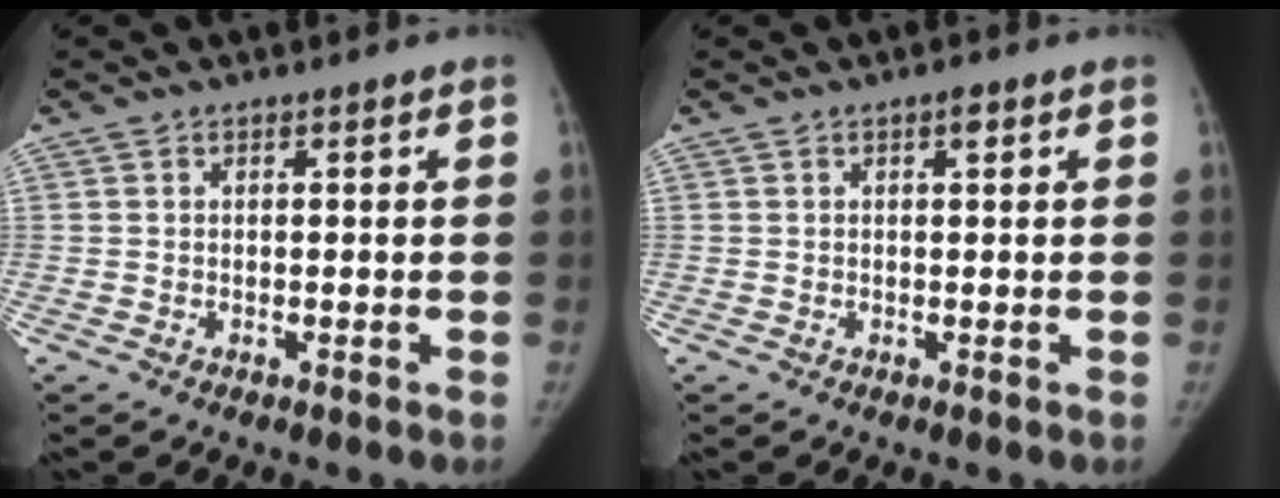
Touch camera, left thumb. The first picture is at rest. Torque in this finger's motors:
{"motor_torque": [0.49, 0.06, 0.49, 0.02, 0.15]}